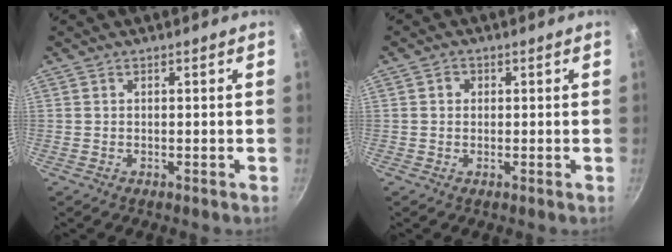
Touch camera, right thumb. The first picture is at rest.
{"total": 1.4, "force": [0.3, 1.3, 0.5], "torque": [-0.003, 0.003, 0.001]}